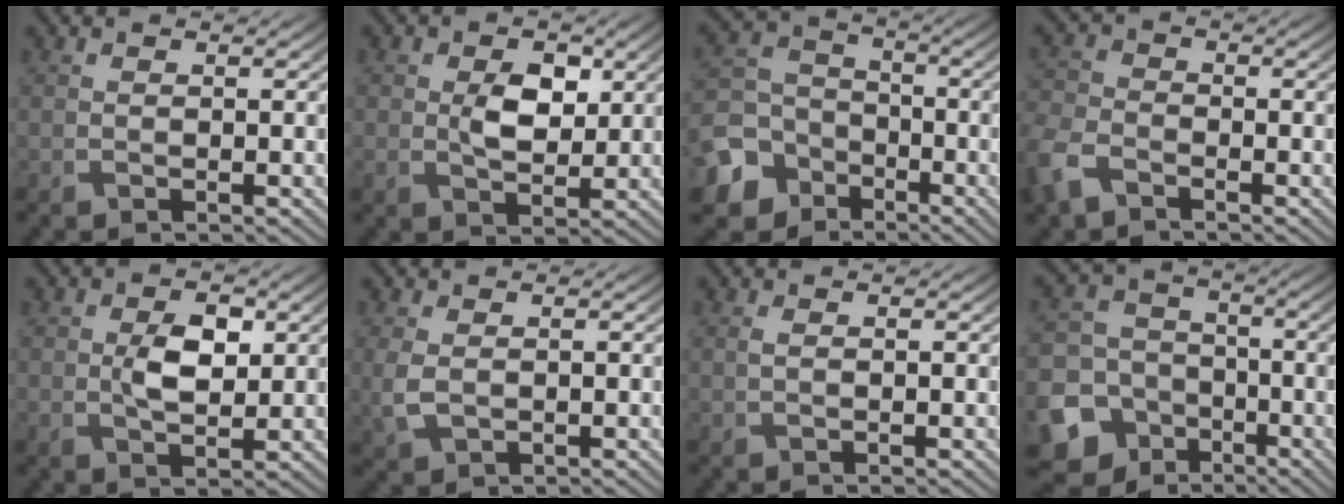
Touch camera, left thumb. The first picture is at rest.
{"total": 4.5, "force": [0.8, 2.9, 3.4], "torque": [-0.065, -0.004, 0.015]}
{"total": 10.1, "force": [-5.4, 8.0, 3.0], "torque": [-0.093, -0.034, -0.122]}
{"total": 5.5, "force": [-3.7, 3.1, 2.7], "torque": [-0.076, -0.006, -0.088]}
{"total": 4.4, "force": [0.6, 2.5, 3.5], "torque": [-0.074, -0.003, 0.013]}
{"total": 3.1, "force": [-0.1, 2.1, 2.3], "torque": [-0.077, -0.006, 0.003]}
{"total": 0.6, "force": [0.1, 0.1, 0.5], "torque": [-0.016, 0.005, 0.004]}
{"total": 13.5, "force": [-6.8, 10.9, 3.9], "torque": [-0.129, -0.050, -0.132]}